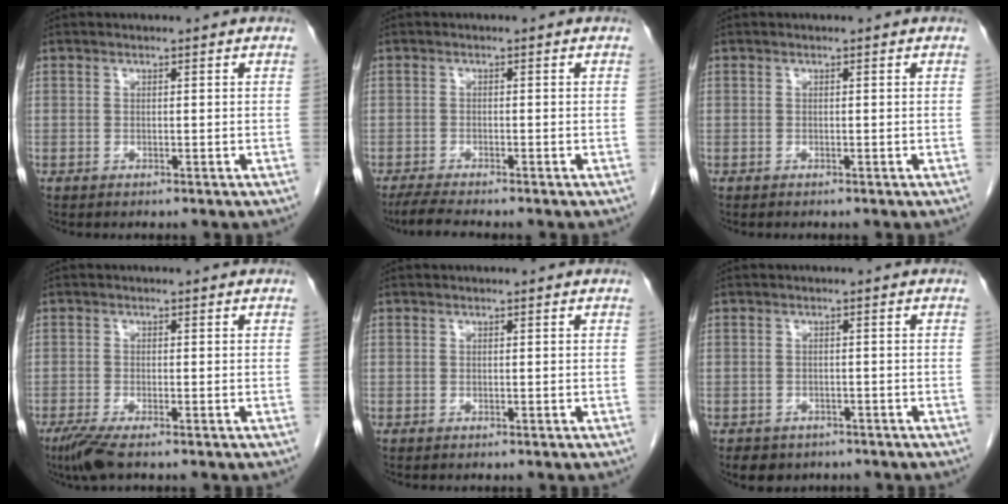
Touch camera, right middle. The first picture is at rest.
{"total": 3.7, "force": [-3.2, 0.0, 1.9], "torque": [-0.039, -0.013, -0.056]}
{"total": 0.0}
{"total": 3.5, "force": [-2.4, 0.4, 2.5], "torque": [-0.053, -0.011, -0.049]}
{"total": 0.0}
{"total": 3.8, "force": [-2.8, 2.4, 0.7], "torque": [-0.015, 0.003, -0.036]}